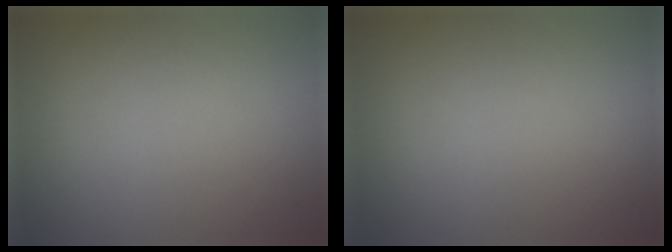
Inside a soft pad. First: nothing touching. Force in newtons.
{"total": 0.0}